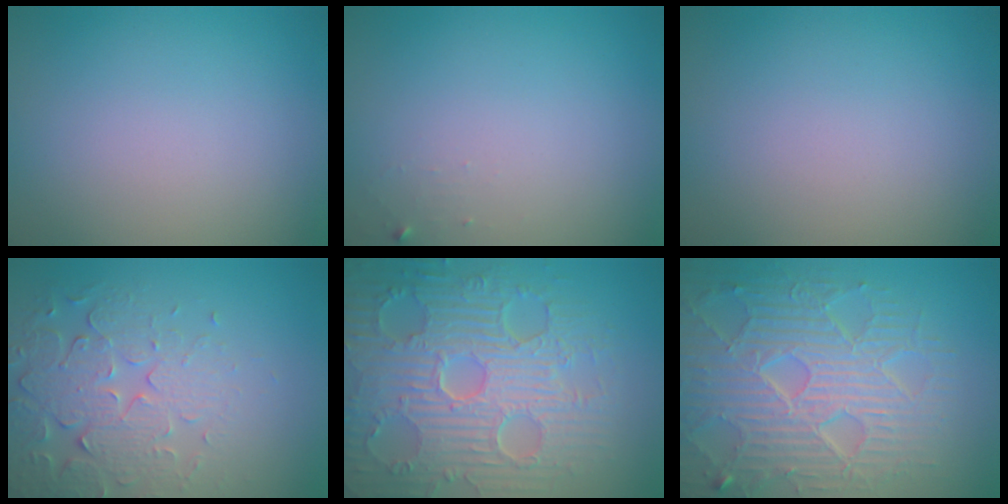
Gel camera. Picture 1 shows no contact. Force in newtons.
{"total": 0.6, "press": 0.6, "slide": 0.1}
{"total": 0.0}
{"total": 5.1, "press": 4.4, "slide": 2.6}
{"total": 10.7, "press": 7.2, "slide": 7.9}
{"total": 8.9, "press": 6.4, "slide": 6.2}